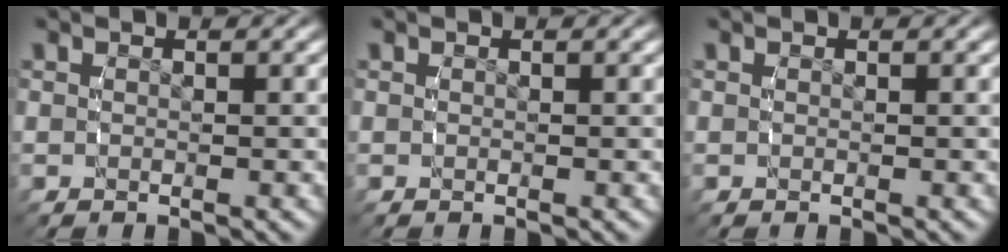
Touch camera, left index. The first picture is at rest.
{"total": 0.0}
{"total": 0.0}